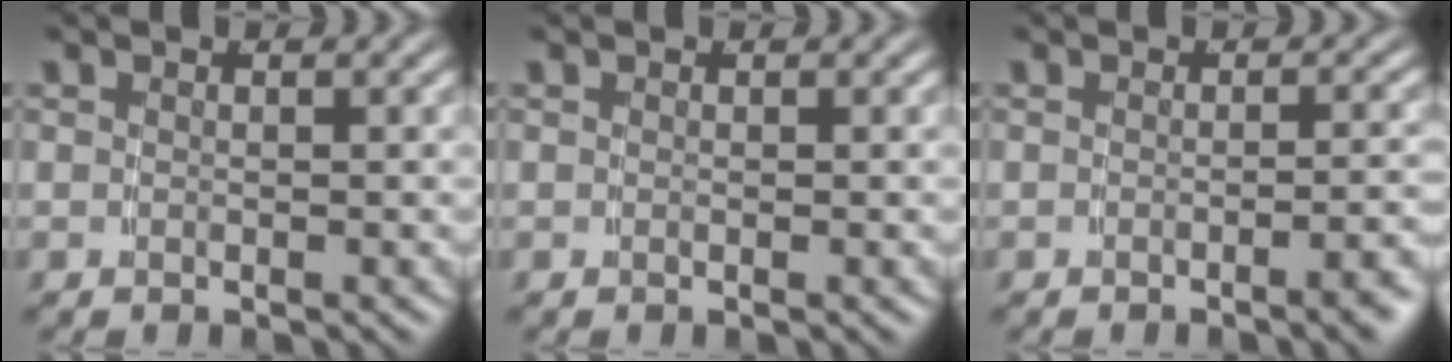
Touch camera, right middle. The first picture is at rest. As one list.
[{"total": 0.0}, {"total": 1.7, "force": [-1.2, -0.3, 1.2], "torque": [-0.012, 0.012, -0.024]}]